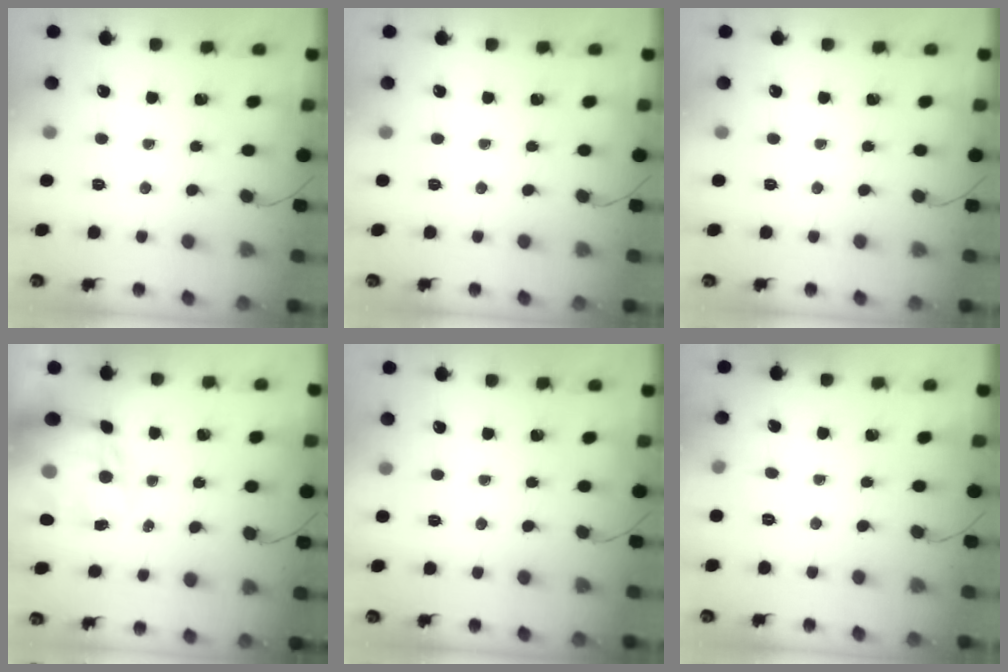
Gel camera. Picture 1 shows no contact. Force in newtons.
{"total": 0.0}
{"total": 0.0}
{"total": 16.1, "press": 15.7, "slide": 3.8}
{"total": 0.0}
{"total": 2.6, "press": 2.3, "slide": 1.2}